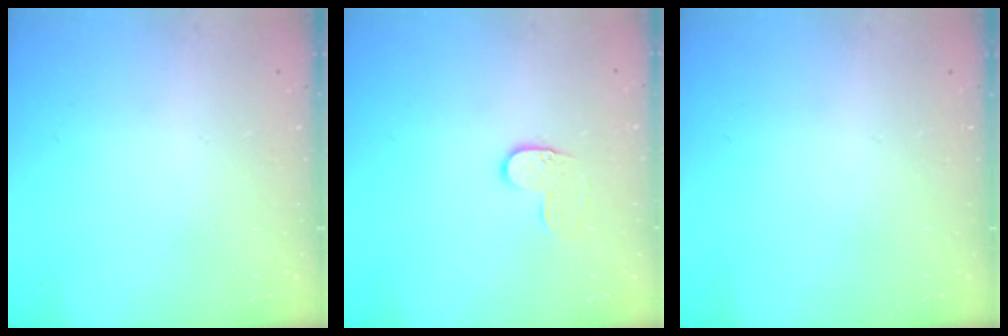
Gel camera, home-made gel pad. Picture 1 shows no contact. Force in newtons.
{"total": 5.4, "press": 5.4, "slide": 0.3}
{"total": 0.0}